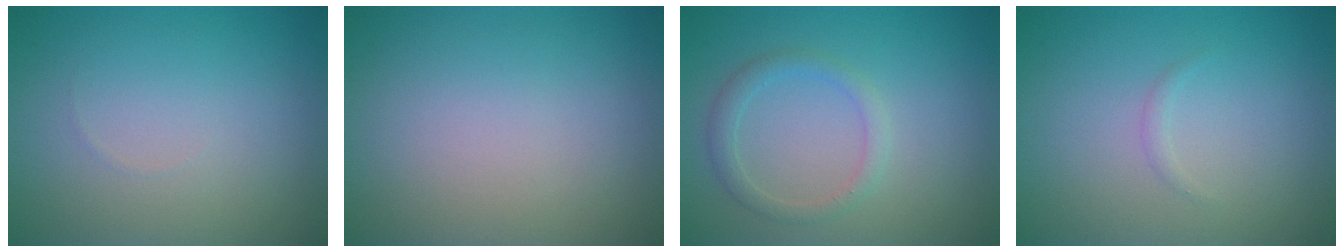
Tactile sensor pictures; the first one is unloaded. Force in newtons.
{"total": 0.0}
{"total": 1.8, "press": 1.8, "slide": 0.2}
{"total": 0.6, "press": 0.6, "slide": 0.1}